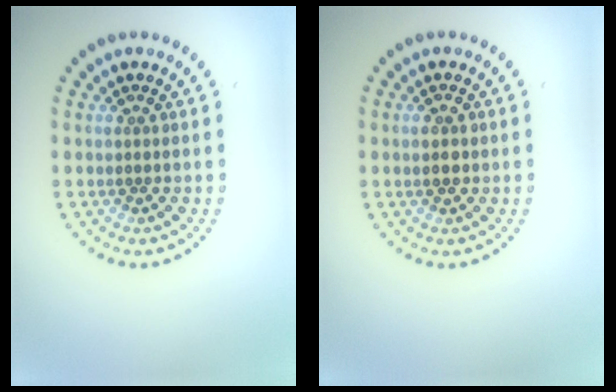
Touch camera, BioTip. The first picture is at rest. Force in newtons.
{"total": 1.8, "press": 1.8, "slide": 0.1}